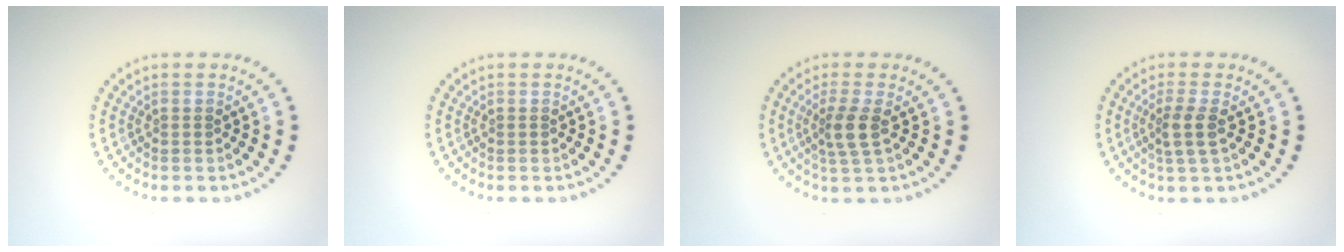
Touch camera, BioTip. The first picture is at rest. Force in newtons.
{"total": 0.0}
{"total": 2.6, "press": 2.0, "slide": 1.7}
{"total": 2.1, "press": 1.7, "slide": 1.1}